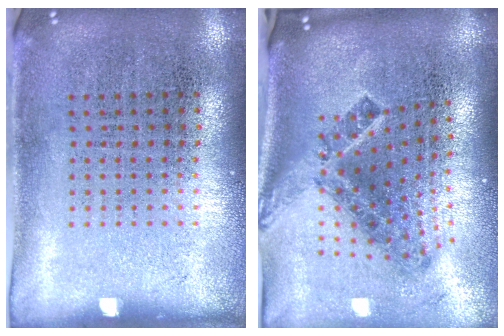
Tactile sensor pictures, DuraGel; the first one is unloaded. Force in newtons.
{"total": 2.2, "press": 1.3, "slide": 1.7}